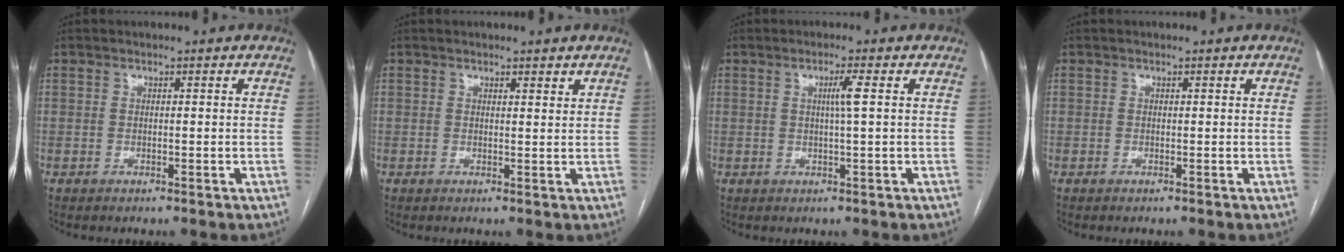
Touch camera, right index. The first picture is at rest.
{"total": 1.5, "force": [1.3, 0.3, 0.7], "torque": [-0.012, -0.001, 0.016]}
{"total": 2.7, "force": [0.5, -0.5, 2.6], "torque": [-0.047, -0.001, 0.008]}
{"total": 0.0}